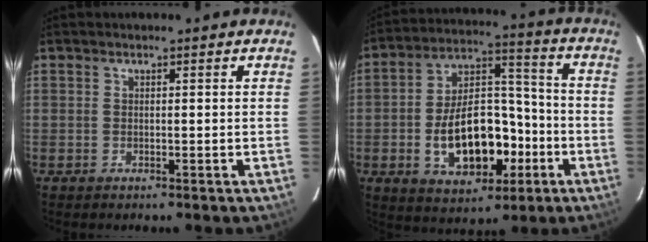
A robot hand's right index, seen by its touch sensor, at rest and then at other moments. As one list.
[{"total": 16.9, "force": [-5.2, 9.7, 12.9], "torque": [-0.237, 0.031, -0.063]}]